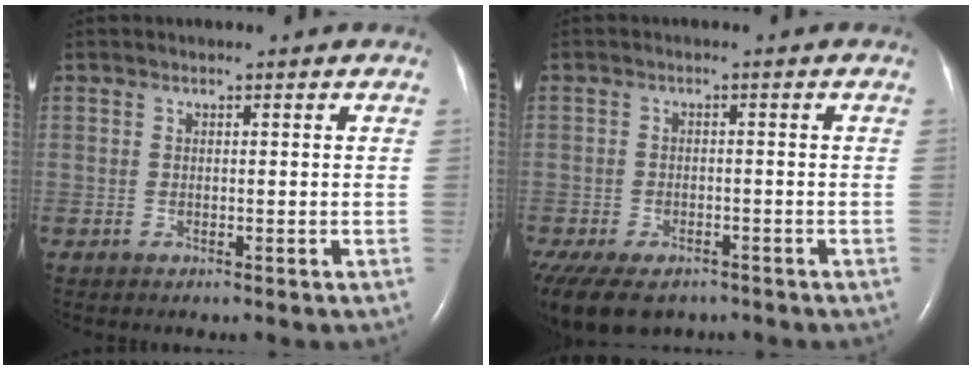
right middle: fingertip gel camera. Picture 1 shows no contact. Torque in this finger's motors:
{"motor_torque": [1.10, -1.04, 0.19, 0.05]}